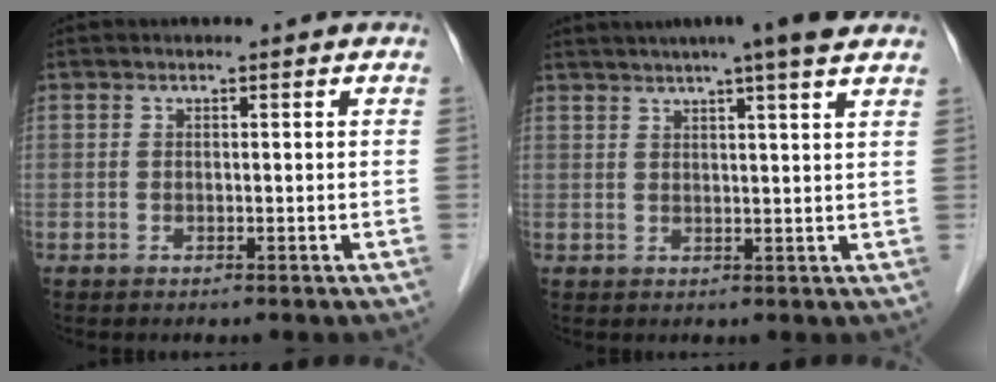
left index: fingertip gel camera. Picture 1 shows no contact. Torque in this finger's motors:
{"motor_torque": [0.97, -1.16, 0.81, 0.17]}